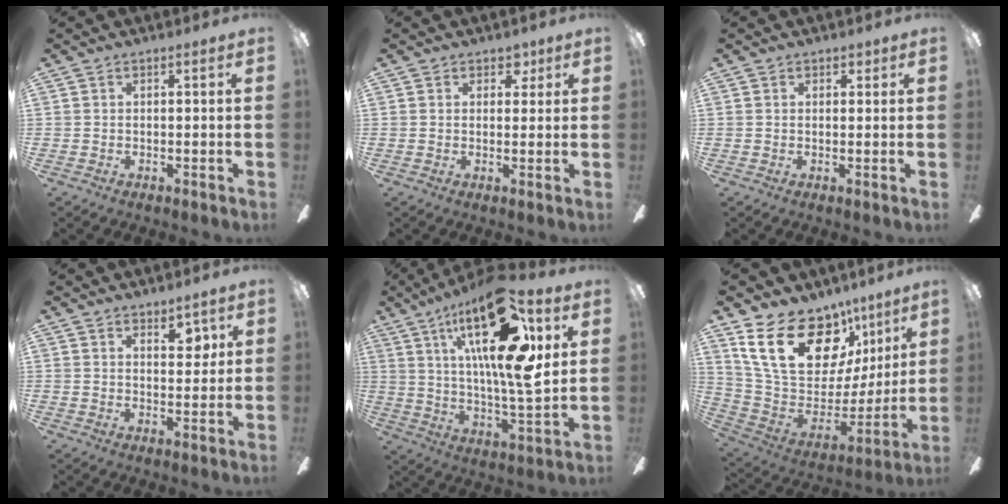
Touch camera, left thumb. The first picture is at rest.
{"total": 3.5, "force": [1.9, 2.5, 1.6], "torque": [-0.002, -0.004, 0.029]}
{"total": 1.5, "force": [0.8, 1.0, 0.7], "torque": [0.003, -0.002, 0.011]}
{"total": 5.3, "force": [3.5, 2.4, 3.2], "torque": [-0.030, -0.015, 0.053]}
{"total": 27.6, "force": [11.8, 8.9, 23.3], "torque": [-0.393, -0.051, 0.187]}
{"total": 25.3, "force": [13.3, 15.0, 15.5], "torque": [-0.279, -0.074, 0.253]}